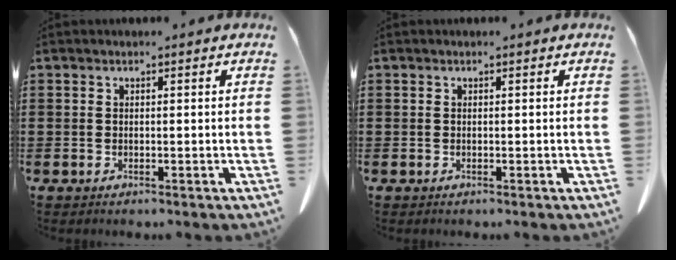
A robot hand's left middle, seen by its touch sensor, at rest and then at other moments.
{"total": 0.0}